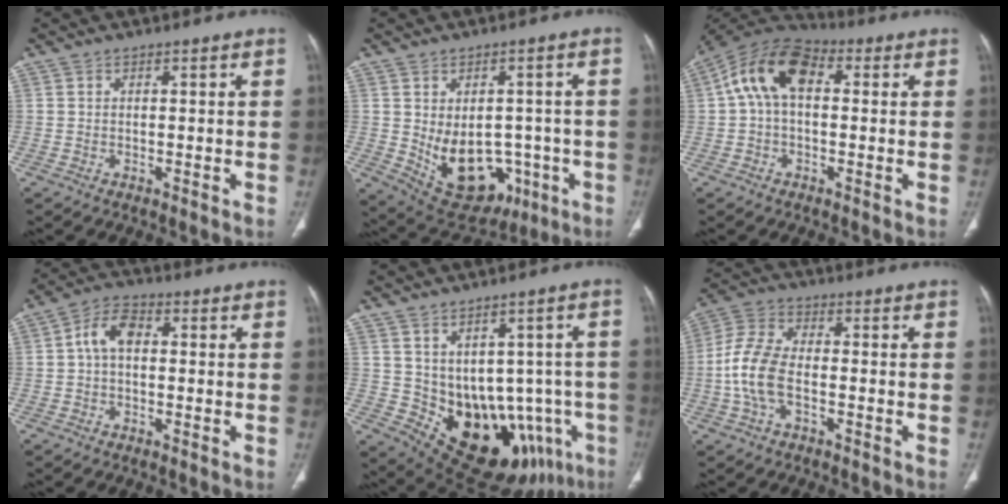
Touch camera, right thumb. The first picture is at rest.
{"total": 15.1, "force": [-3.2, 10.6, 10.3], "torque": [-0.120, 0.012, -0.013]}
{"total": 12.2, "force": [1.9, 7.4, 9.5], "torque": [-0.166, 0.037, 0.022]}
{"total": 5.9, "force": [0.2, 3.8, 4.5], "torque": [-0.077, 0.020, -0.004]}
{"total": 17.3, "force": [-4.7, 11.3, 12.2], "torque": [-0.132, 0.009, -0.033]}
{"total": 9.6, "force": [-2.1, 5.3, 7.8], "torque": [-0.170, 0.027, -0.046]}